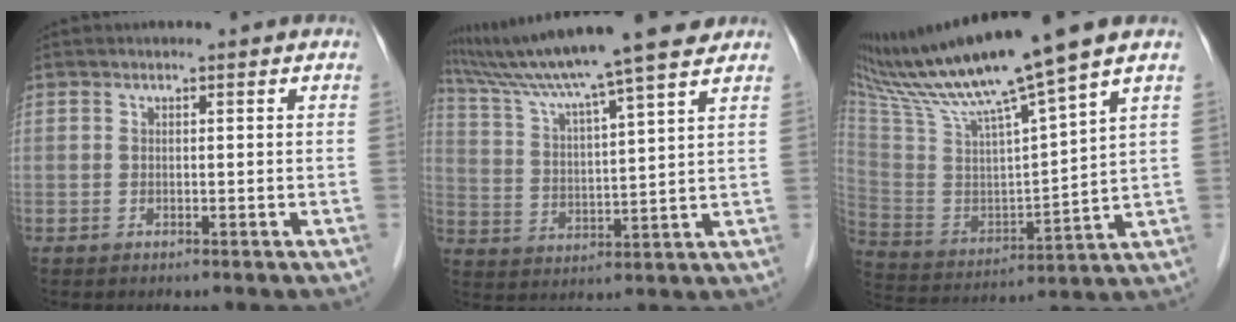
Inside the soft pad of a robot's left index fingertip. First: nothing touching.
{"total": 15.5, "force": [13.0, -0.9, 8.4], "torque": [-0.152, 0.024, 0.205]}
{"total": 18.9, "force": [15.2, -1.4, 11.0], "torque": [-0.202, -0.004, 0.276]}